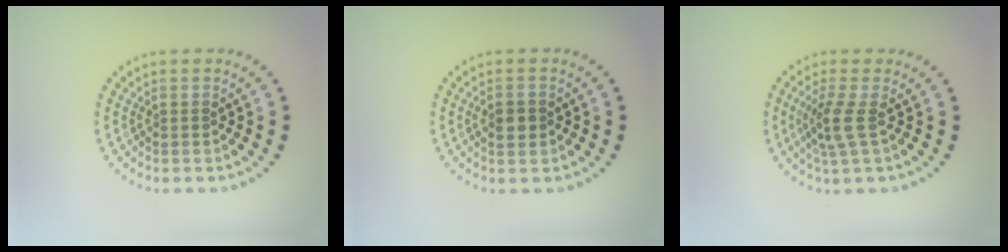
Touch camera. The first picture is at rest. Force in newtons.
{"total": 2.2, "press": 2.2, "slide": 0.0}
{"total": 2.6, "press": 2.0, "slide": 1.6}